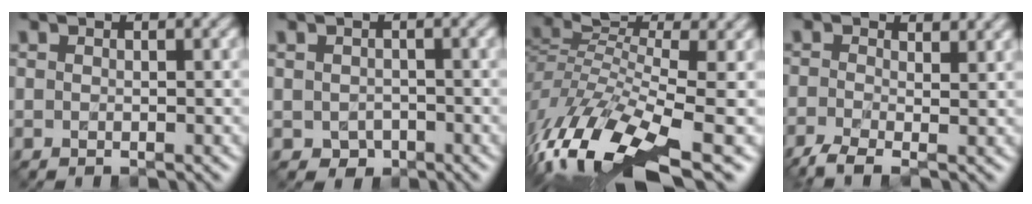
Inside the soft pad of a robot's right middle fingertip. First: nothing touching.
{"total": 1.3, "force": [-0.4, 1.2, 0.3], "torque": [-0.006, -0.002, -0.008]}
{"total": 11.5, "force": [-5.8, 3.4, 9.4], "torque": [-0.189, 0.012, -0.103]}
{"total": 3.5, "force": [-1.3, 1.3, 3.0], "torque": [-0.070, -0.001, -0.040]}